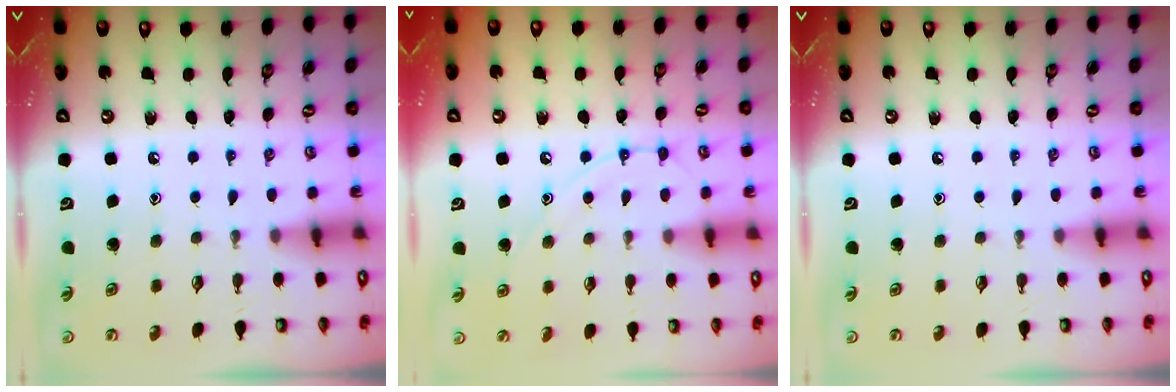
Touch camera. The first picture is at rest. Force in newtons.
{"total": 8.8, "press": 8.8, "slide": 0.9}
{"total": 0.0}